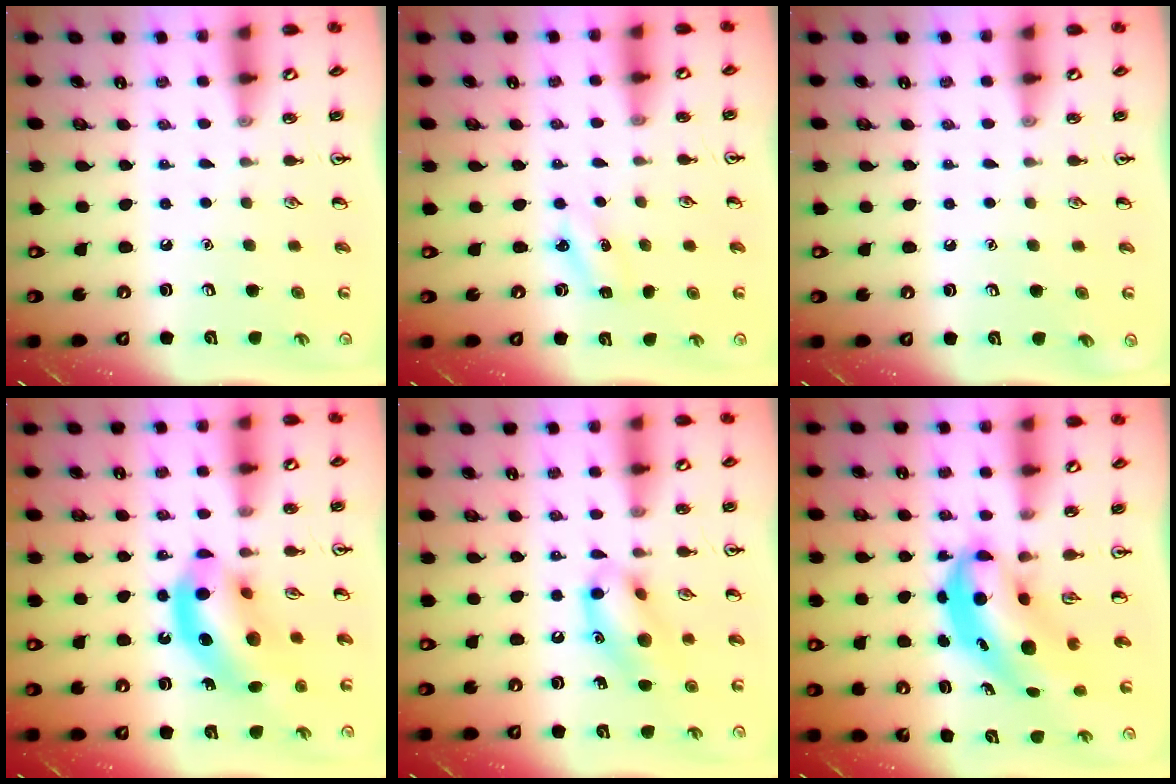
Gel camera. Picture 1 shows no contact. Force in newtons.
{"total": 2.9, "press": 2.7, "slide": 0.9}
{"total": 0.0}
{"total": 13.6, "press": 13.2, "slide": 3.4}
{"total": 11.8, "press": 11.6, "slide": 2.1}
{"total": 6.5, "press": 6.3, "slide": 1.7}